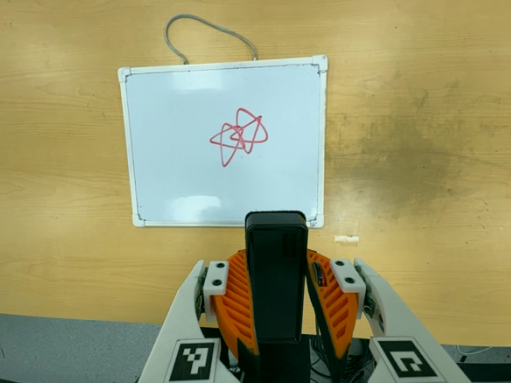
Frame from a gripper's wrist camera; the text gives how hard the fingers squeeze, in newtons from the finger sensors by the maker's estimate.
{"total": 4.7, "left": 3.4, "right": 6.1}